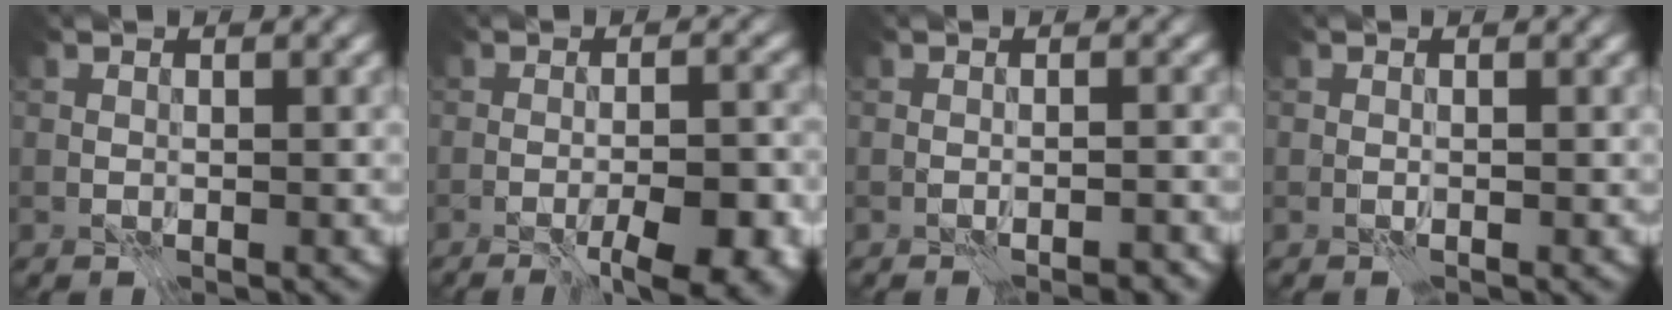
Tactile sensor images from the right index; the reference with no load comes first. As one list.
[{"total": 6.8, "force": [-3.7, 1.2, 5.6], "torque": [-0.078, -0.003, -0.048]}, {"total": 1.3, "force": [-1.2, -0.1, 0.6], "torque": [-0.006, -0.002, -0.017]}, {"total": 0.0}]